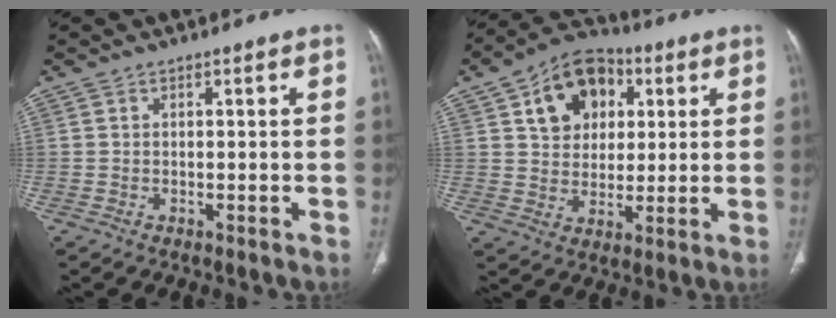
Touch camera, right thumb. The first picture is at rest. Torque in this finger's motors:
{"motor_torque": [-0.12, 0.25, 0.02, 0.01, 0.09]}